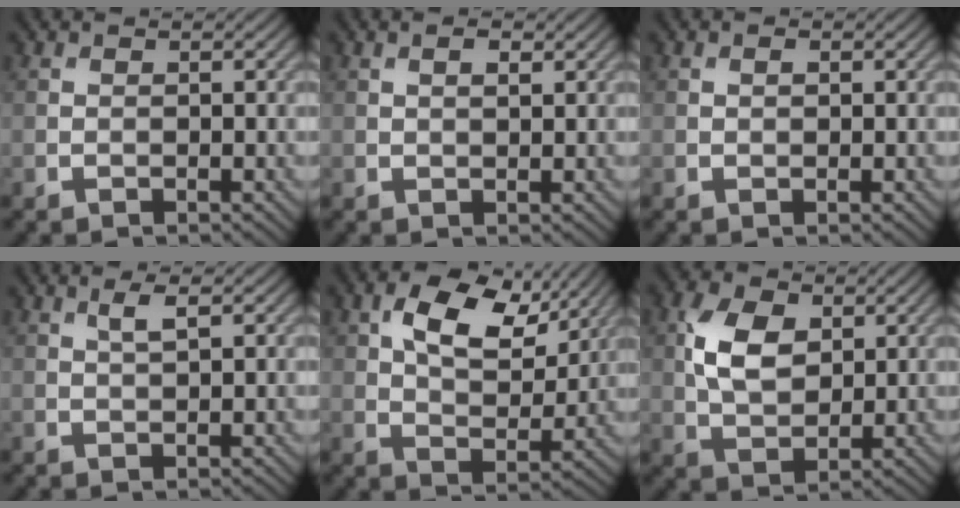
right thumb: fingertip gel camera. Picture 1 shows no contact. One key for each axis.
{"total": 1.8, "fx": 0.8, "fy": 0.6, "fz": 1.4, "tx": -0.022, "ty": -0.005, "tz": 0.017}
{"total": 0.8, "fx": 0.2, "fy": 0.5, "fz": 0.5, "tx": -0.009, "ty": -0.001, "tz": 0.003}
{"total": 1.9, "fx": 0.9, "fy": 0.3, "fz": 1.6, "tx": -0.036, "ty": 0.003, "tz": 0.017}
{"total": 10.5, "fx": 4.6, "fy": 5.8, "fz": 7.4, "tx": -0.142, "ty": 0.000, "tz": 0.085}
{"total": 7.1, "fx": 1.9, "fy": 4.5, "fz": 5.1, "tx": -0.114, "ty": 0.008, "tz": 0.035}